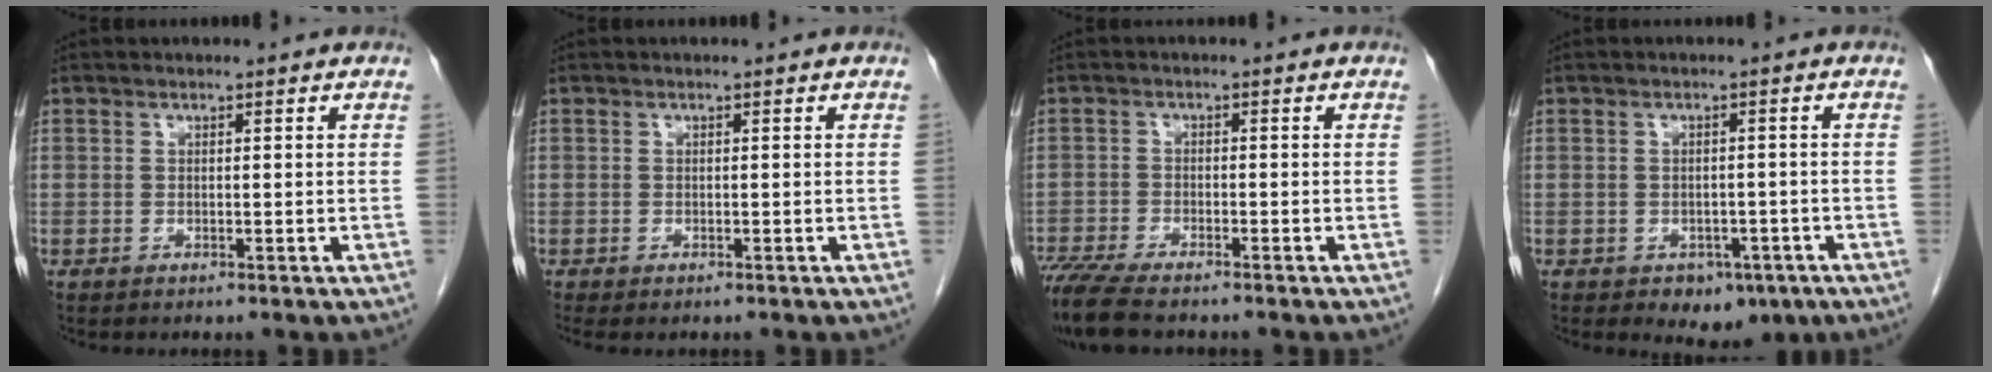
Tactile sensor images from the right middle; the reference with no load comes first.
{"total": 1.3, "force": [-1.0, 0.5, 0.5], "torque": [-0.002, -0.002, -0.012]}
{"total": 8.4, "force": [-7.0, 1.5, 4.4], "torque": [-0.076, -0.017, -0.122]}
{"total": 5.1, "force": [-2.9, 3.2, 2.6], "torque": [-0.026, 0.003, -0.030]}